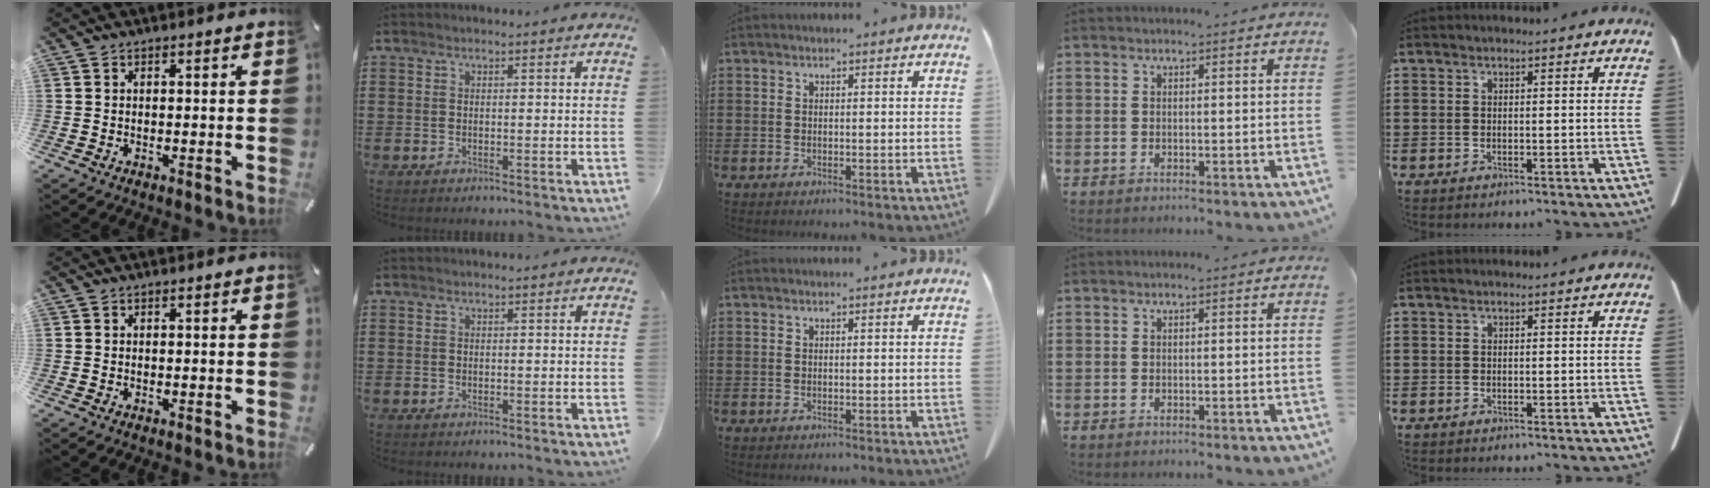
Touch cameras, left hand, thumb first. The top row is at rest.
{}